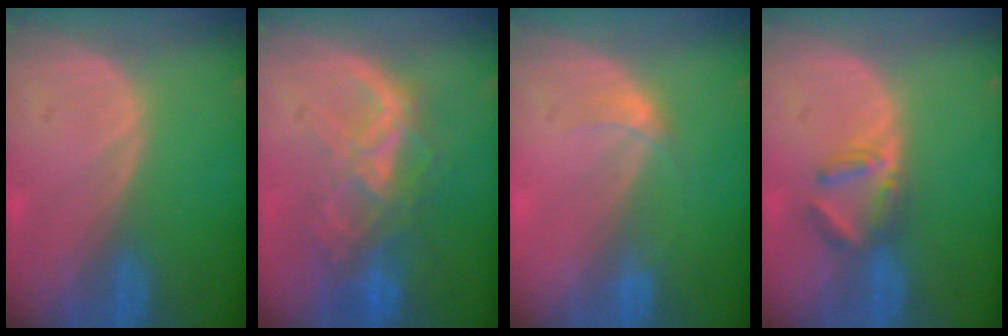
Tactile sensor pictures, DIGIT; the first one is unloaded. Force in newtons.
{"total": 8.9, "press": 7.5, "slide": 4.7}
{"total": 1.7, "press": 1.7, "slide": 0.2}
{"total": 4.1, "press": 3.9, "slide": 1.1}